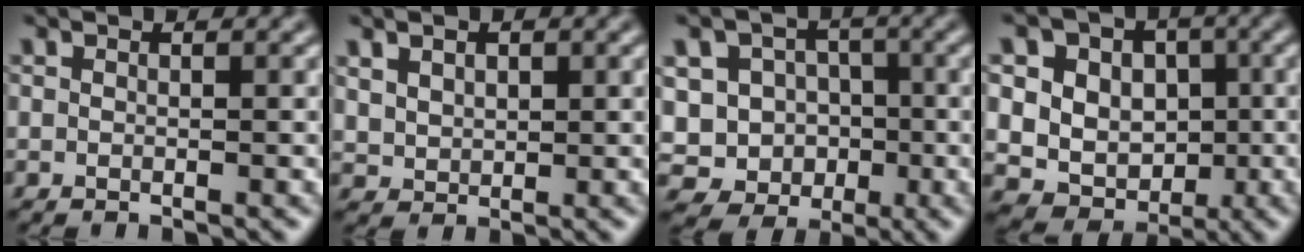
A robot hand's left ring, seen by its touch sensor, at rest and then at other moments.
{"total": 3.1, "force": [1.7, 2.1, 1.6], "torque": [-0.036, 0.013, 0.026]}
{"total": 7.7, "force": [-1.4, 7.2, 2.5], "torque": [-0.043, 0.020, -0.052]}
{"total": 11.1, "force": [2.5, 9.8, 4.7], "torque": [-0.095, 0.029, 0.034]}